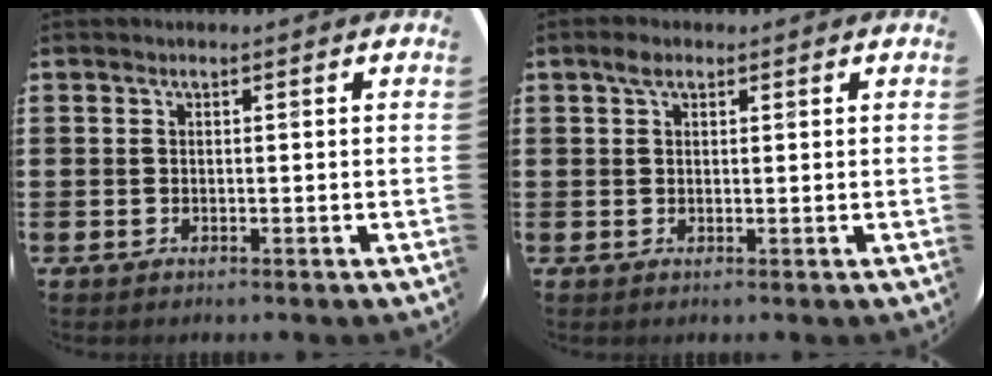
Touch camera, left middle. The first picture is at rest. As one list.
[{"total": 1.9, "force": [1.2, 1.0, 1.1], "torque": [-0.015, 0.004, 0.019]}]